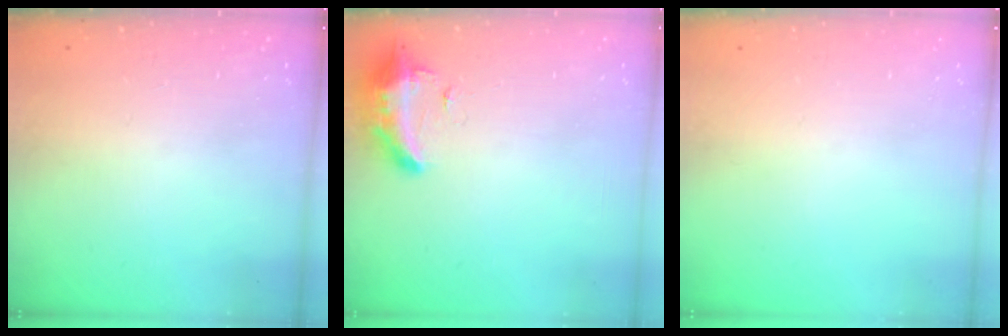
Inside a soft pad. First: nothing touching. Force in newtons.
{"total": 10.4, "press": 9.8, "slide": 3.5}
{"total": 0.0}